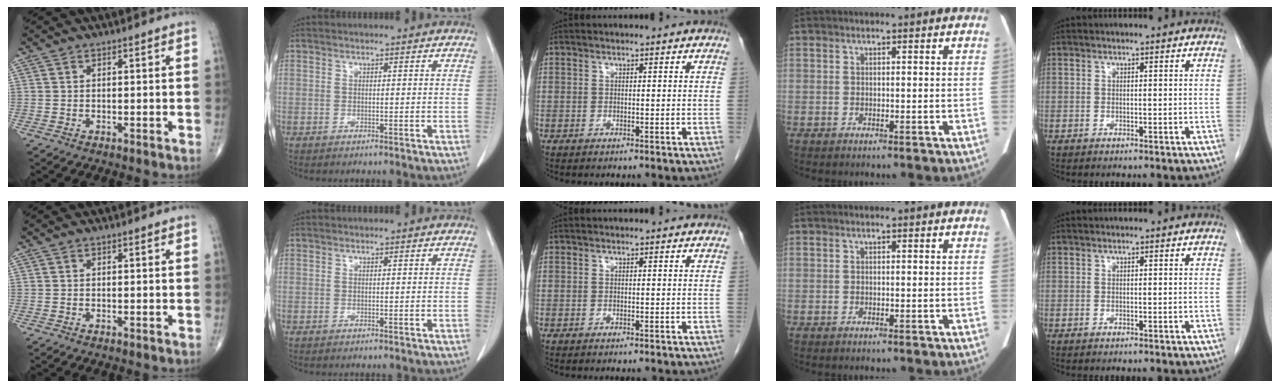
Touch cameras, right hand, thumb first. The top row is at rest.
{}